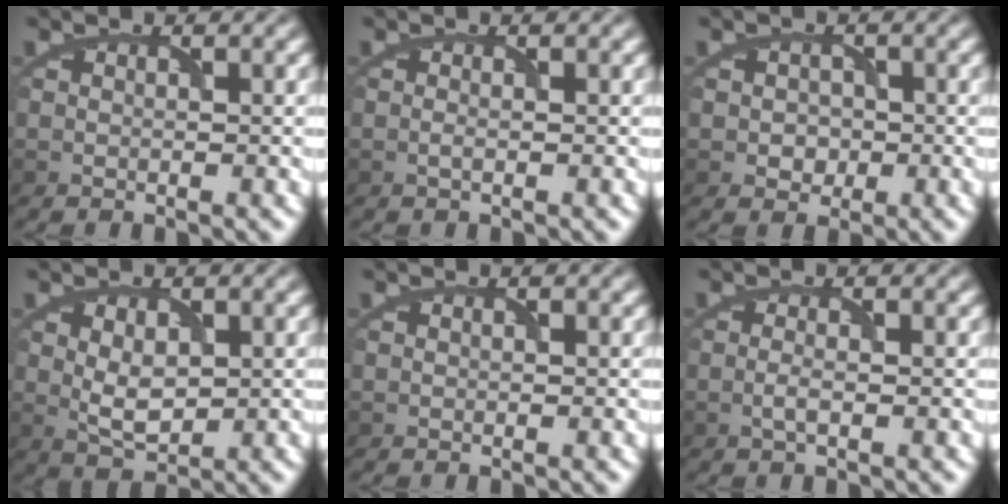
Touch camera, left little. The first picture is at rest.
{"total": 0.5, "force": [-0.2, 0.1, 0.5], "torque": [-0.014, -0.002, -0.005]}
{"total": 1.7, "force": [-0.2, 1.5, 0.7], "torque": [-0.008, -0.002, -0.006]}
{"total": 2.9, "force": [0.3, 1.6, 2.3], "torque": [-0.048, -0.004, 0.011]}
{"total": 0.0}
{"total": 1.1, "force": [-0.3, 0.2, 1.0], "torque": [-0.023, 0.000, -0.009]}